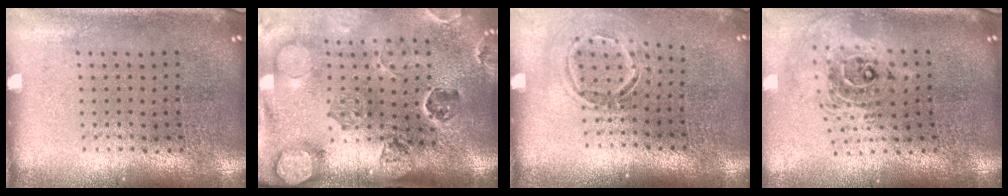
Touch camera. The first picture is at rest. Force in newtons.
{"total": 2.9, "press": 2.7, "slide": 0.9}
{"total": 1.6, "press": 1.1, "slide": 1.2}
{"total": 2.2, "press": 1.7, "slide": 1.5}